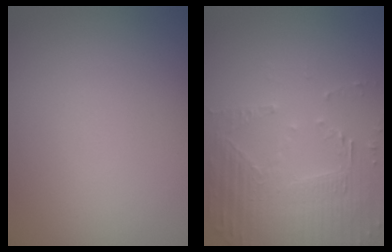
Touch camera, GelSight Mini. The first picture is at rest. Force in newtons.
{"total": 5.5, "press": 3.7, "slide": 4.0}